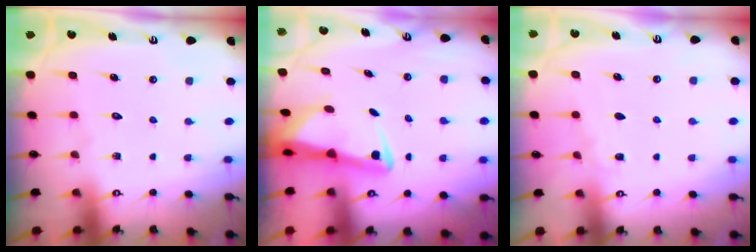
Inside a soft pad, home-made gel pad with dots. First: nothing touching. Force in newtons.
{"total": 3.2, "press": 3.2, "slide": 0.7}
{"total": 2.8, "press": 2.8, "slide": 0.4}